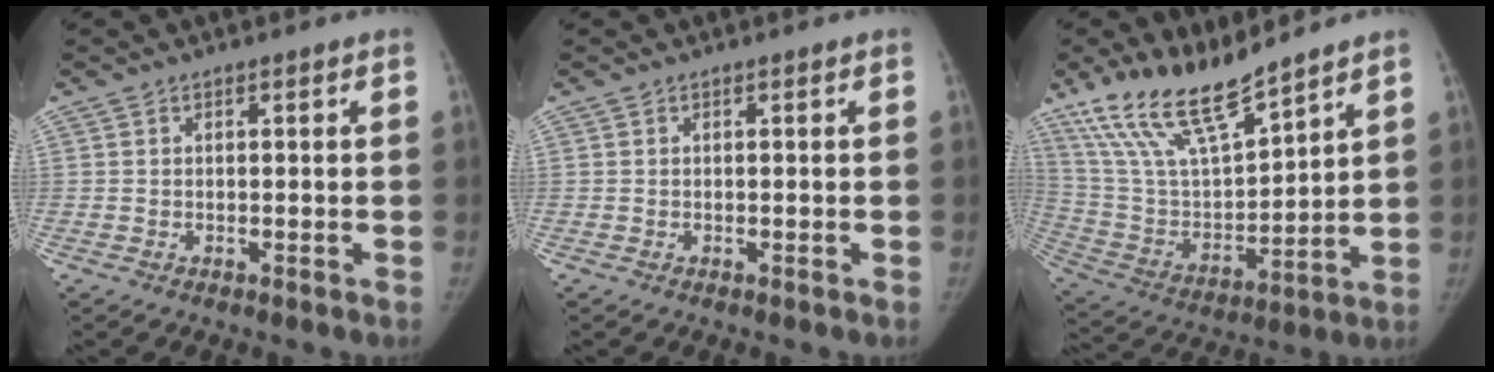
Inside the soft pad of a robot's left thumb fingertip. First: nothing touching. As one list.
[{"total": 0.0}, {"total": 17.1, "force": [13.7, 4.0, 9.5], "torque": [-0.162, -0.065, 0.274]}]